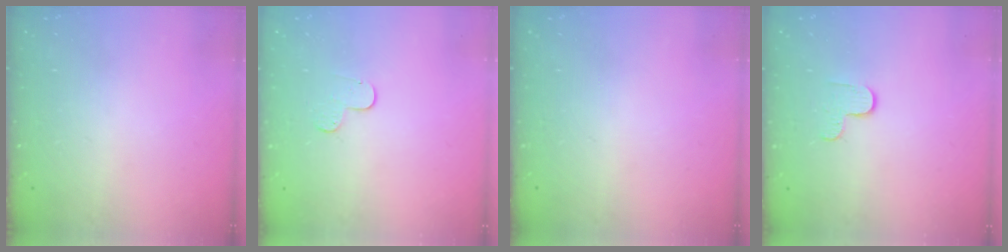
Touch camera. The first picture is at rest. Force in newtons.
{"total": 5.5, "press": 5.5, "slide": 0.6}
{"total": 0.0}
{"total": 3.1, "press": 3.1, "slide": 0.4}